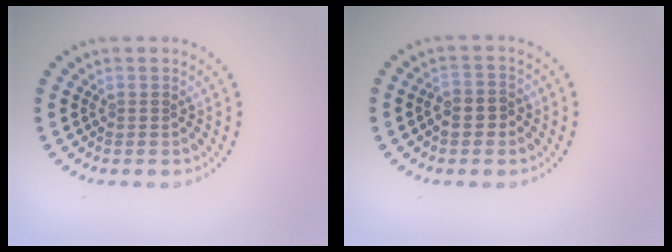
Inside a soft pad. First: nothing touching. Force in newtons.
{"total": 2.3, "press": 2.2, "slide": 0.8}